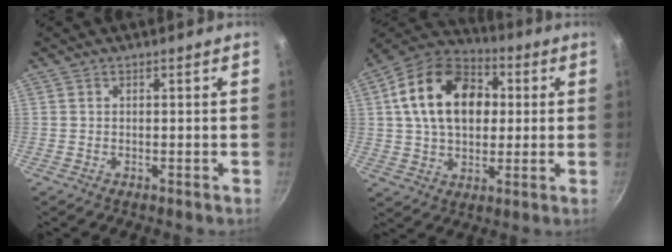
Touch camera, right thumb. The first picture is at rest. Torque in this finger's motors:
{"motor_torque": [-0.04, 0.69, 0.69, -0.18, 0.22]}